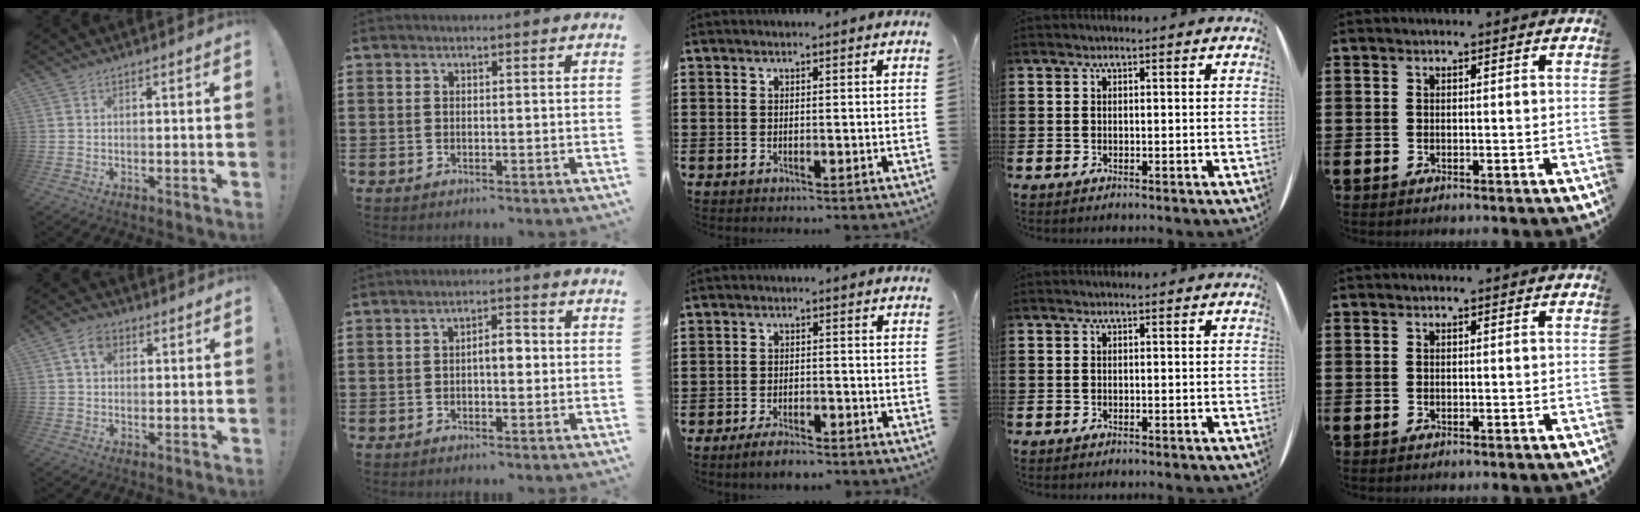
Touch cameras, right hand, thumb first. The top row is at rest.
{"thumb": {"total": 5.6, "force": [2.1, 4.0, 3.3], "torque": [-0.059, 0.007, 0.040]}, "index": {"total": 3.4, "force": [-0.3, 1.4, 3.1], "torque": [-0.049, 0.005, -0.010]}, "middle": {"total": 3.0, "force": [-2.7, 0.5, 1.3], "torque": [-0.022, 0.005, -0.054]}}